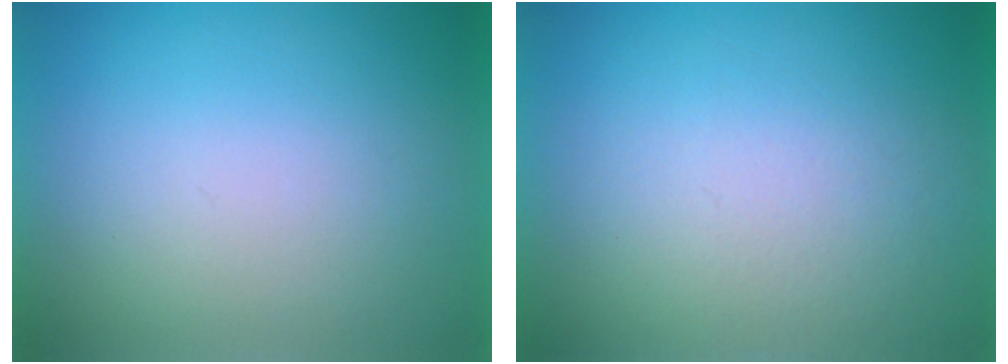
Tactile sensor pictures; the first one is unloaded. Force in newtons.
{"total": 4.6}